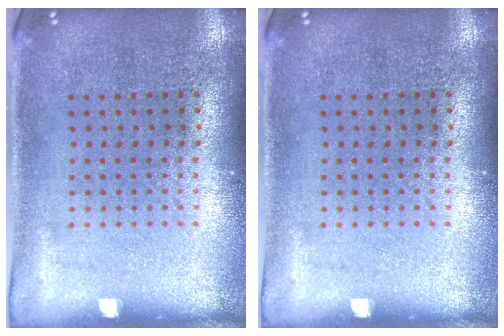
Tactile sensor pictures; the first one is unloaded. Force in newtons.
{"total": 0.0}